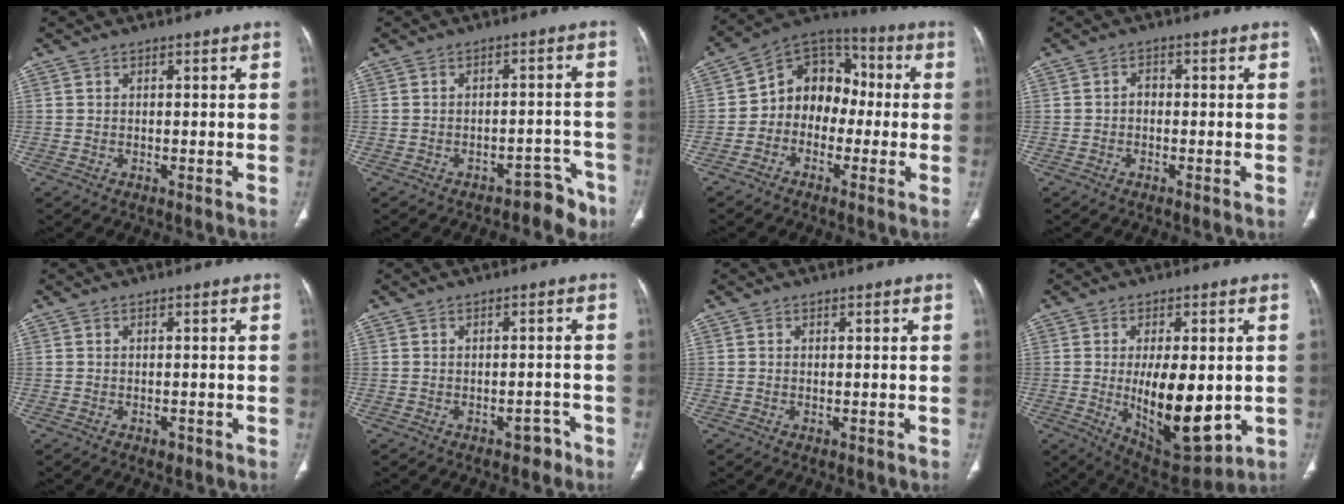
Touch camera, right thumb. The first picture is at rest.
{"total": 5.6, "force": [-4.3, 3.1, 1.5], "torque": [0.010, 0.058, -0.057]}
{"total": 12.0, "force": [-1.2, 9.7, 7.0], "torque": [-0.065, 0.045, -0.039]}
{"total": 1.5, "force": [-0.4, 1.2, 0.9], "torque": [-0.007, 0.006, -0.011]}
{"total": 1.2, "force": [-0.6, 0.7, 0.7], "torque": [-0.008, 0.000, -0.008]}
{"total": 2.6, "force": [-1.8, 1.5, 1.1], "torque": [-0.003, 0.016, -0.020]}
{"total": 0.0}
{"total": 16.2, "force": [-1.7, 7.3, 14.3], "torque": [-0.201, -0.022, -0.007]}